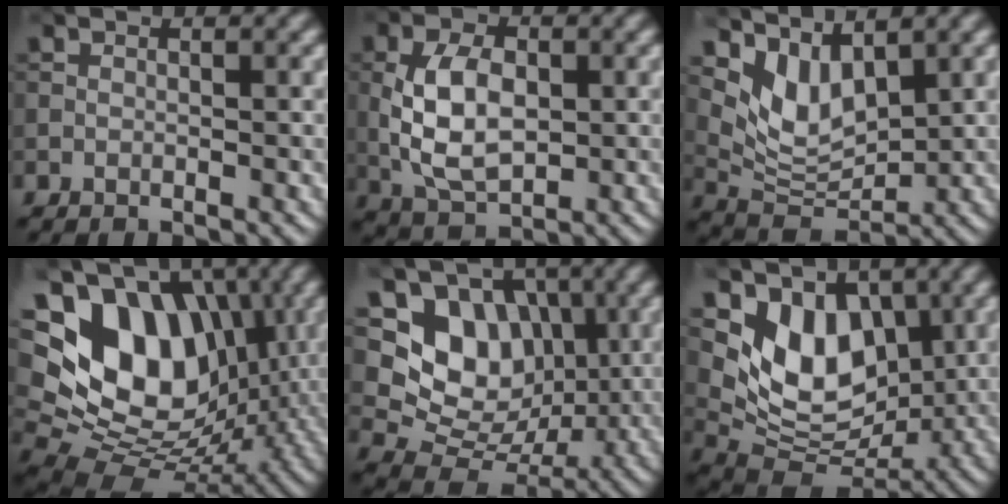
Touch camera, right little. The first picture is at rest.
{"total": 6.1, "force": [-0.1, 3.6, 4.8], "torque": [-0.102, 0.000, 0.000]}
{"total": 4.4, "force": [2.8, 2.2, 2.7], "torque": [-0.063, -0.018, 0.053]}
{"total": 15.7, "force": [2.9, 11.4, 10.4], "torque": [-0.188, -0.003, 0.059]}
{"total": 7.4, "force": [1.7, 6.0, 4.0], "torque": [-0.062, -0.016, 0.023]}
{"total": 7.0, "force": [2.4, 4.8, 4.5], "torque": [-0.080, -0.020, 0.035]}